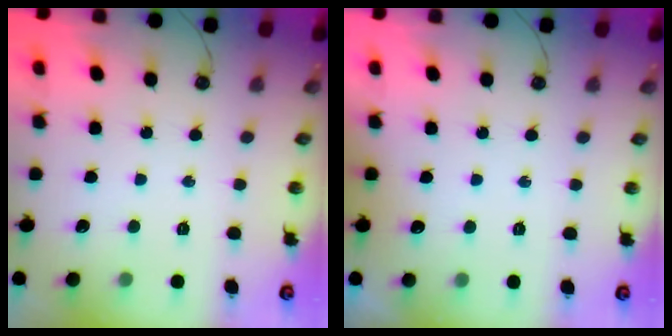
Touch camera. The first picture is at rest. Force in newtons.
{"total": 9.5, "press": 2.4, "slide": 9.2}